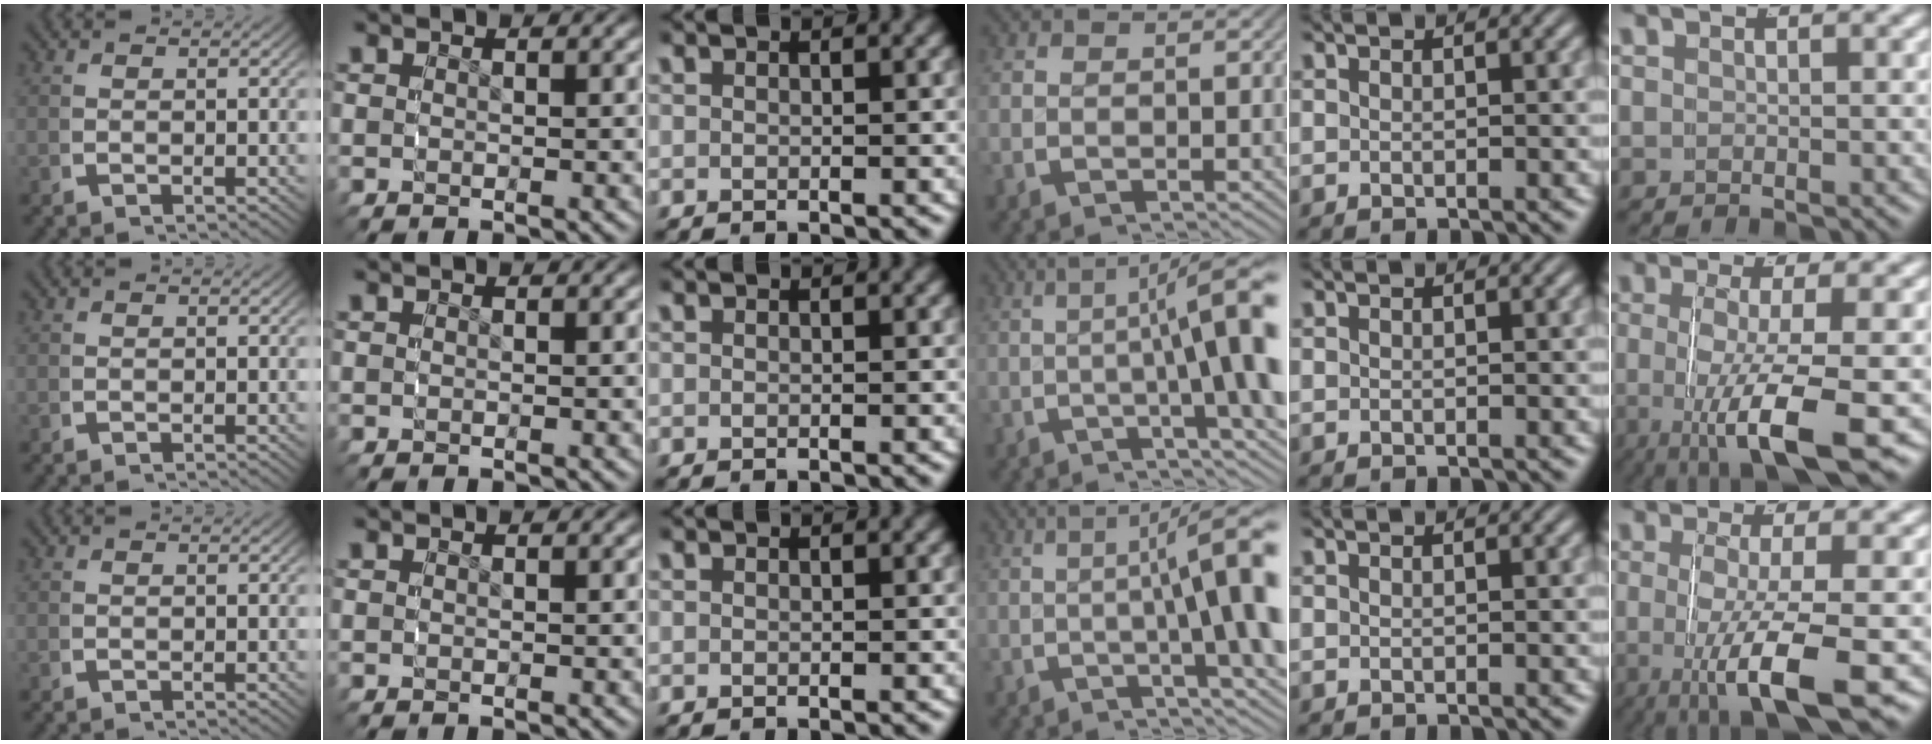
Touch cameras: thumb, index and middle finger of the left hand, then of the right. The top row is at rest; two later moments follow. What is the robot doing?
{"motion": "grasp_and_lifting", "object": "dispenser bottle"}